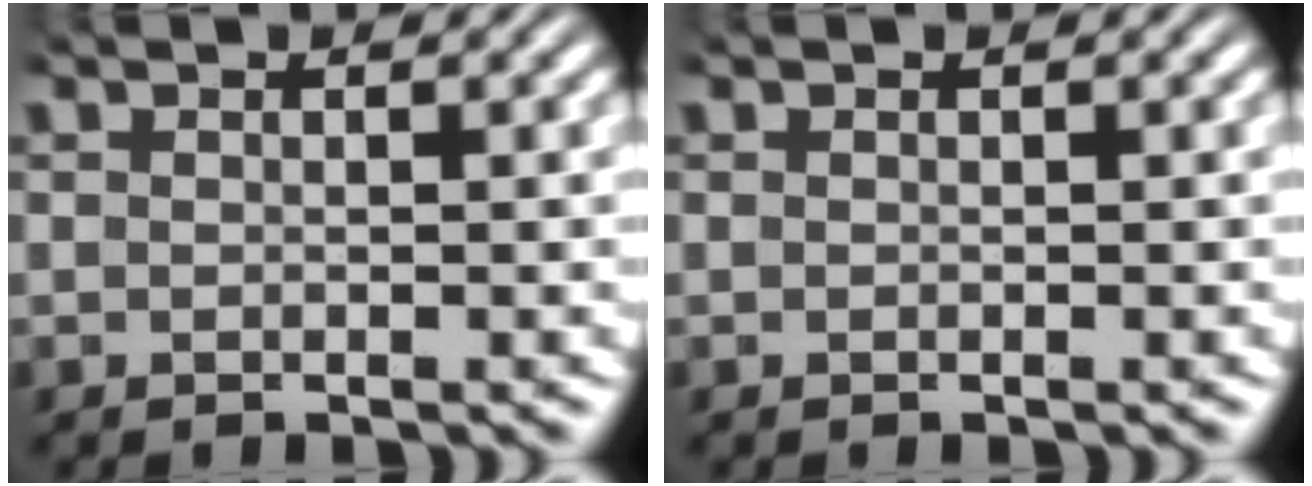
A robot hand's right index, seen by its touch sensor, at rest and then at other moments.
{"total": 0.0}